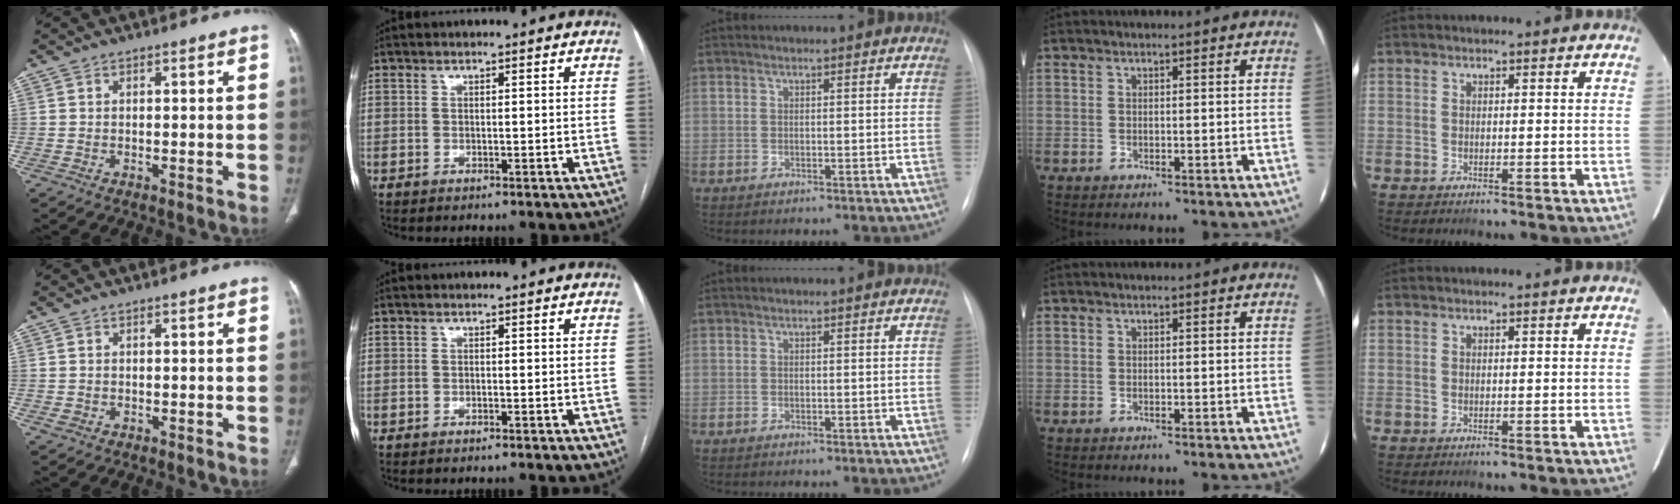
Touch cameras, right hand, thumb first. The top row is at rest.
{"thumb": {"total": 1.2, "force": [-0.3, 1.0, 0.4], "torque": [-0.011, 0.005, -0.002]}}